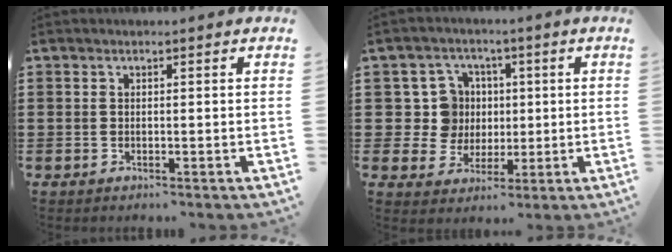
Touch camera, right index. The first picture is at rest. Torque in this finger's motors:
{"motor_torque": [-0.45, 0.45, 0.00, 0.00]}